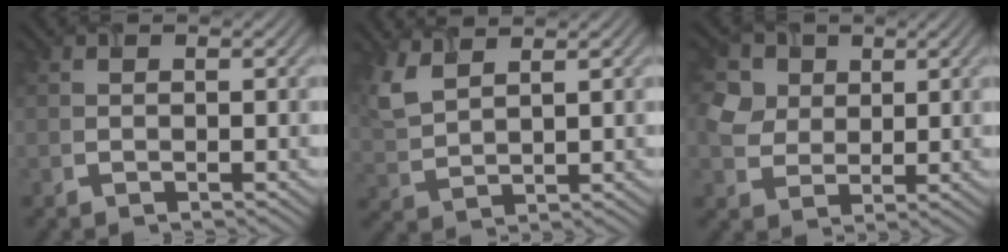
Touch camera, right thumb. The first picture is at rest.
{"total": 4.5, "force": [3.3, 1.4, 2.7], "torque": [-0.083, 0.006, 0.079]}
{"total": 4.1, "force": [1.6, 3.6, 1.3], "torque": [-0.048, 0.002, 0.031]}